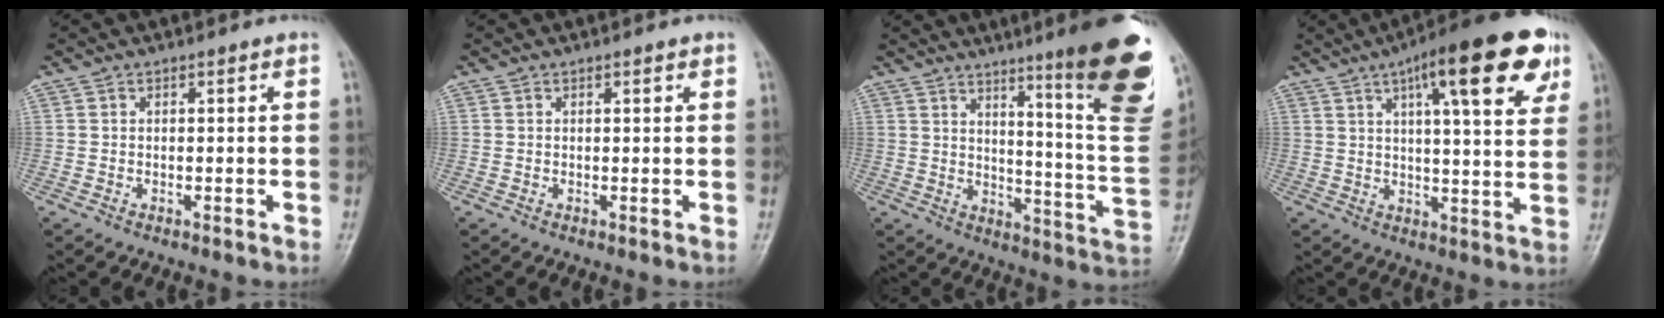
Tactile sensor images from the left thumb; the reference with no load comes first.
{"total": 0.6, "force": [0.4, 0.3, 0.3], "torque": [-0.001, 0.001, 0.005]}
{"total": 24.2, "force": [13.7, 3.1, 19.8], "torque": [-0.232, -0.075, 0.195]}
{"total": 19.1, "force": [9.5, 5.0, 15.8], "torque": [-0.197, -0.011, 0.130]}